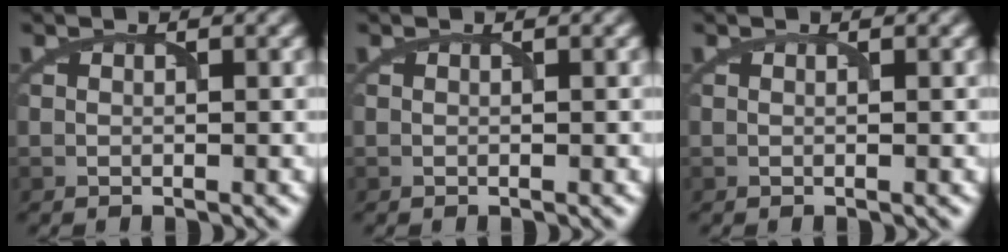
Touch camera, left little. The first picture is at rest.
{"total": 0.0}
{"total": 0.0}